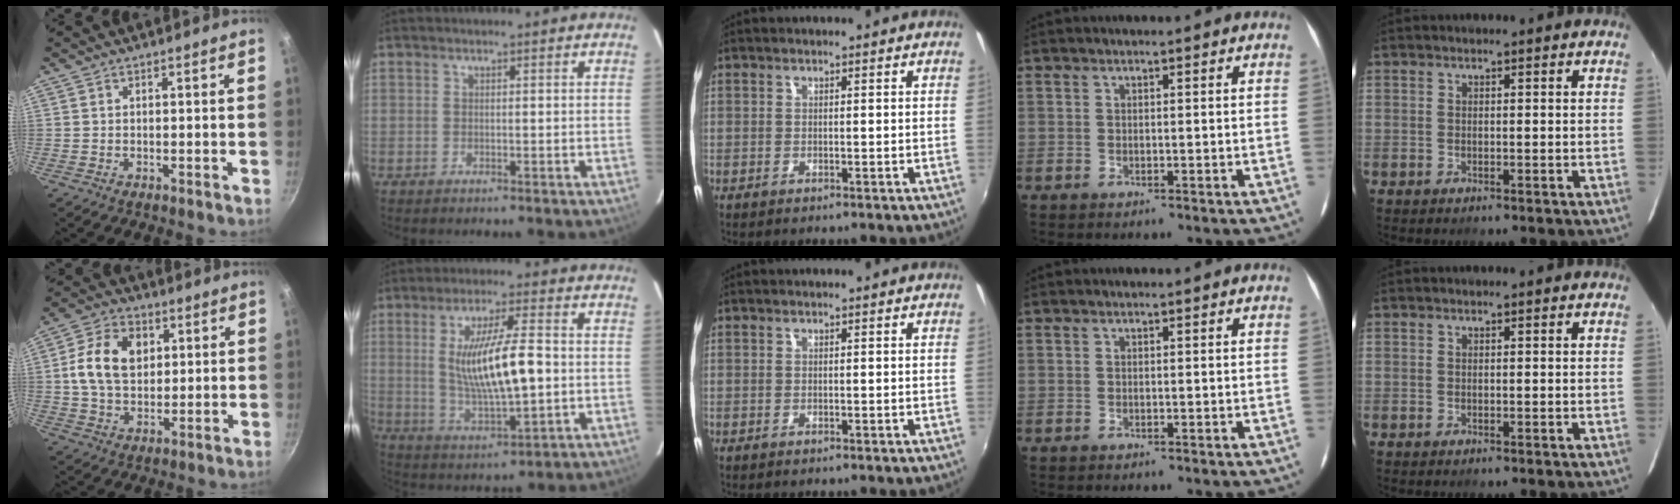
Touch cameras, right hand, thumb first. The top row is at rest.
{"thumb": {"total": 12.2, "force": [2.5, 8.7, 8.2], "torque": [-0.132, 0.005, 0.036]}, "index": {"total": 13.3, "force": [0.1, 3.1, 13.0], "torque": [-0.238, -0.011, 0.016]}}